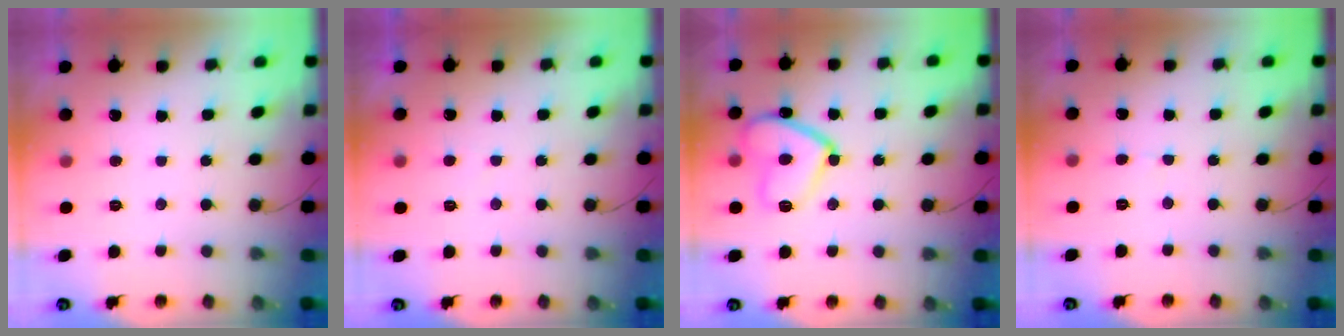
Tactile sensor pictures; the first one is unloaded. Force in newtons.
{"total": 1.7, "press": 1.6, "slide": 0.5}
{"total": 12.8, "press": 12.7, "slide": 1.1}
{"total": 3.2, "press": 3.1, "slide": 0.3}